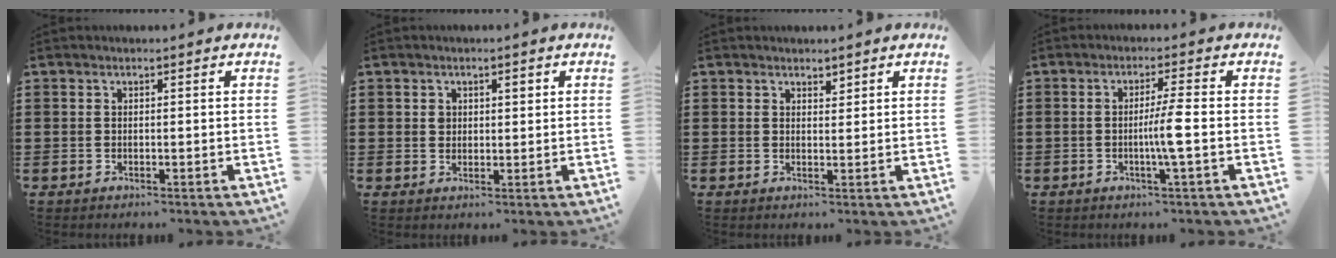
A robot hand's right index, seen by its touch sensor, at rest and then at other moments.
{"total": 1.7, "force": [0.6, 1.2, 1.1], "torque": [-0.016, 0.003, 0.009]}
{"total": 1.5, "force": [1.4, 0.6, 0.1], "torque": [0.004, -0.001, 0.026]}
{"total": 4.5, "force": [-0.8, -0.6, 4.4], "torque": [-0.086, -0.011, -0.022]}